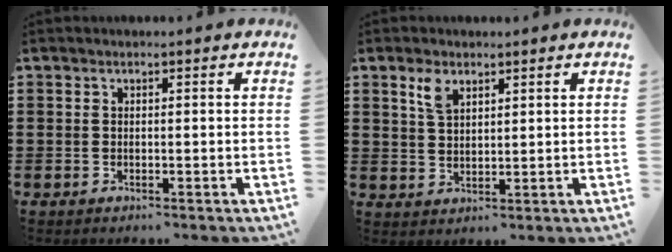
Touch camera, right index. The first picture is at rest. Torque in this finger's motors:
{"motor_torque": [0.00, 0.00, 0.29, 0.08]}